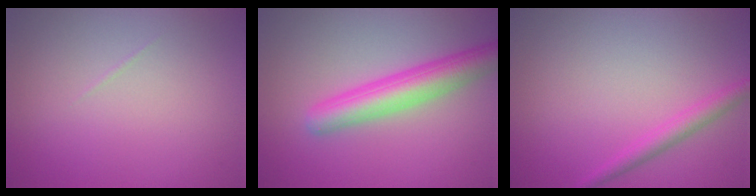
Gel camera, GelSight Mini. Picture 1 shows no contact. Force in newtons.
{"total": 4.9, "press": 4.9, "slide": 0.2}
{"total": 1.9, "press": 1.9, "slide": 0.1}